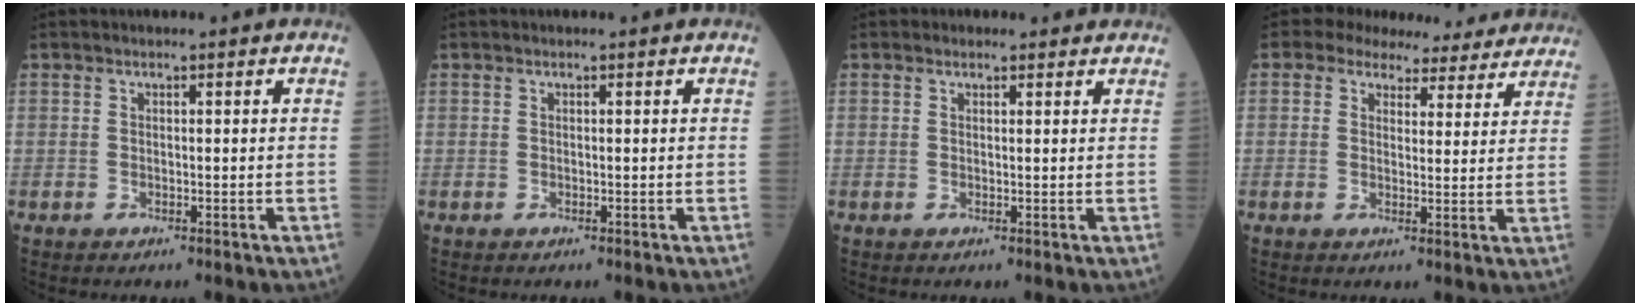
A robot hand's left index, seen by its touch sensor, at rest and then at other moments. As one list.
[{"total": 0.0}, {"total": 1.2, "force": [0.9, 0.8, 0.2], "torque": [-0.002, 0.001, 0.004]}, {"total": 11.6, "force": [10.0, 5.0, 2.8], "torque": [-0.014, 0.020, 0.101]}]